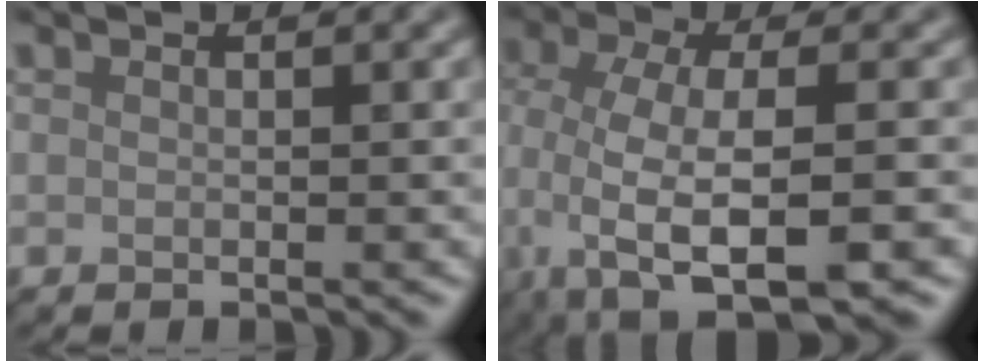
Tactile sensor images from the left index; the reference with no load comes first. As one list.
[{"total": 9.2, "force": [-3.3, 3.8, 7.8], "torque": [-0.152, -0.021, -0.052]}]